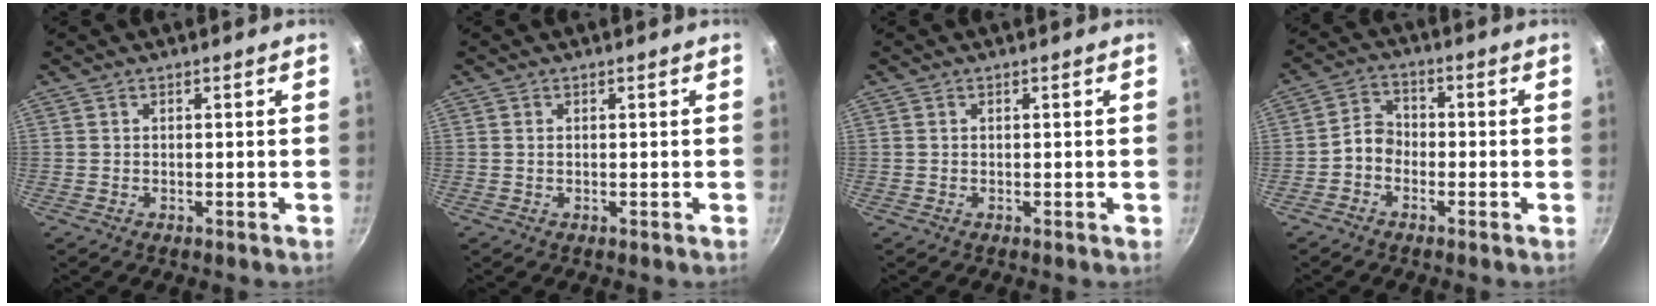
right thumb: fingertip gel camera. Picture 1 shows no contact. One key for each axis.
{"total": 0.5, "fx": 0.1, "fy": 0.3, "fz": 0.4, "tx": -0.007, "ty": 0.001, "tz": 0.002}
{"total": 0.0}
{"total": 4.4, "fx": -1.7, "fy": 3.5, "fz": 2.1, "tx": -0.021, "ty": 0.026, "tz": -0.042}